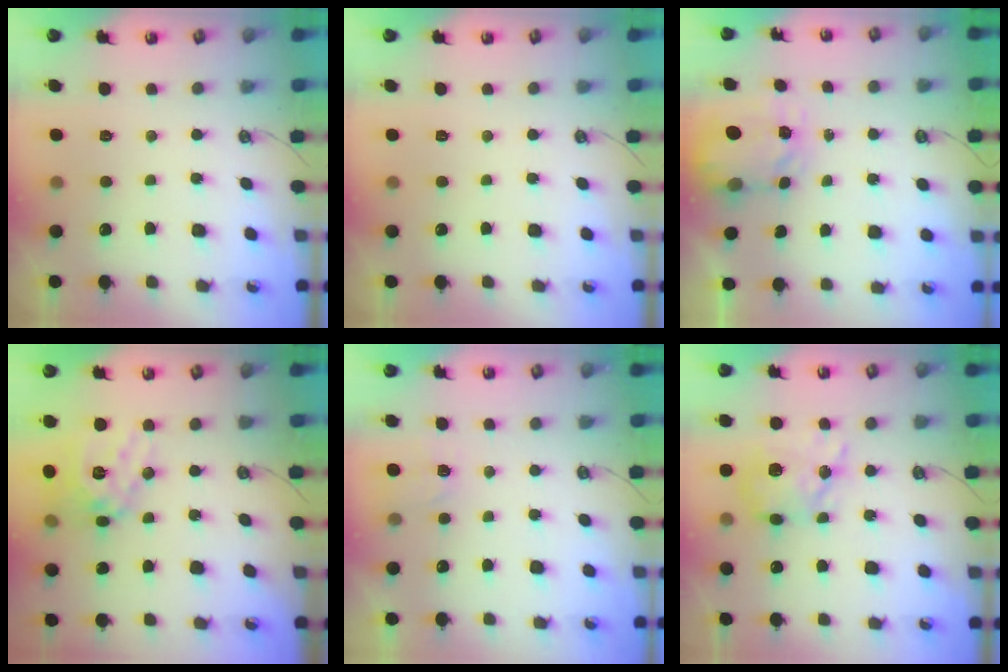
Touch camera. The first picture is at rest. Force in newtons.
{"total": 0.0}
{"total": 3.5, "press": 3.5, "slide": 0.4}
{"total": 15.7, "press": 15.4, "slide": 2.9}
{"total": 3.4, "press": 3.3, "slide": 0.5}
{"total": 12.2, "press": 12.1, "slide": 1.0}